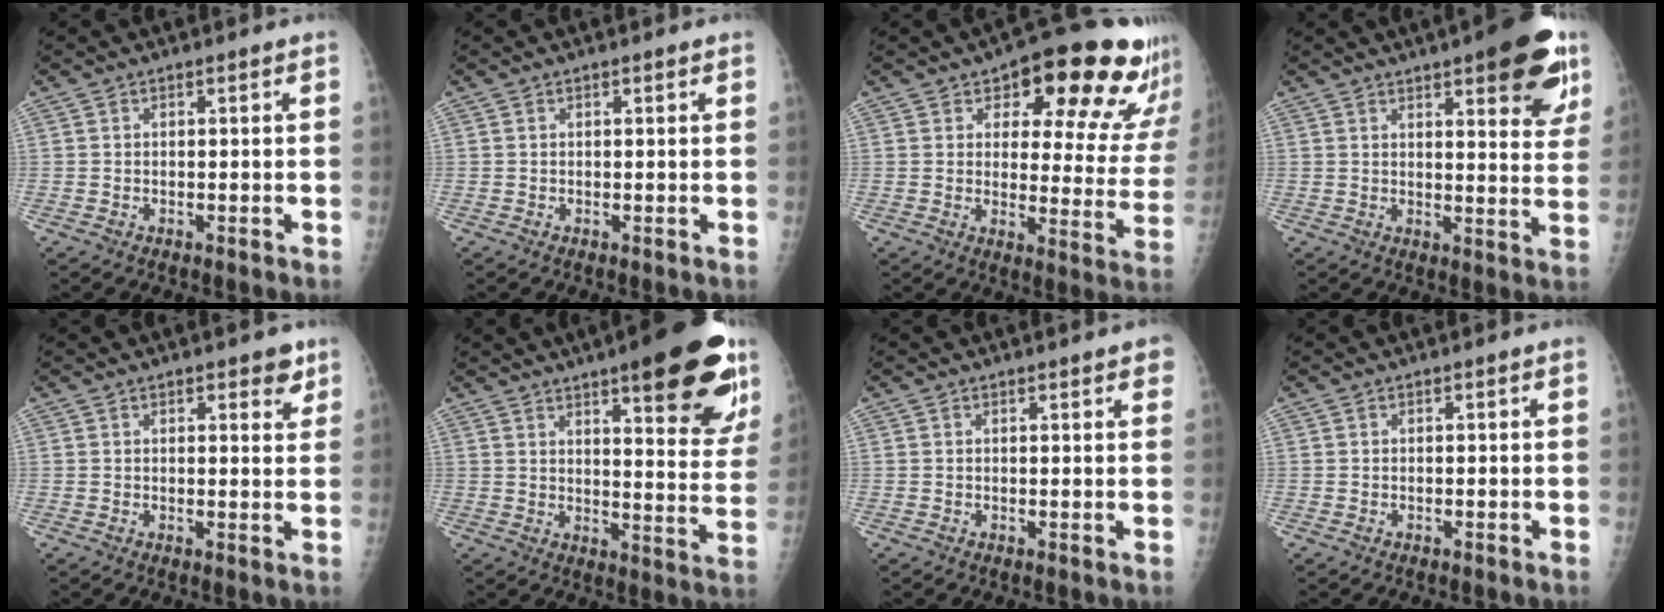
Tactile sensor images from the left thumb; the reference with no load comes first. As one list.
[{"total": 0.7, "force": [0.4, 0.2, 0.5], "torque": [-0.009, 0.000, 0.005]}, {"total": 21.0, "force": [13.5, 8.4, 13.8], "torque": [-0.131, -0.059, 0.164]}, {"total": 16.4, "force": [8.9, 5.0, 12.9], "torque": [-0.128, -0.037, 0.110]}, {"total": 4.1, "force": [2.5, 1.7, 2.8], "torque": [-0.017, -0.011, 0.028]}, {"total": 22.2, "force": [12.9, 5.8, 17.2], "torque": [-0.190, -0.052, 0.167]}, {"total": 2.9, "force": [1.9, 0.8, 2.0], "torque": [-0.015, -0.001, 0.020]}, {"total": 0.0}]